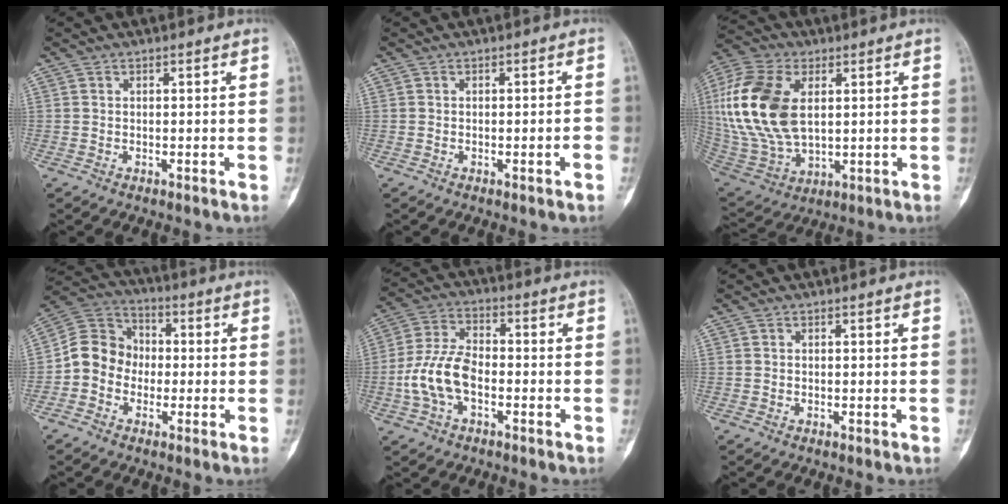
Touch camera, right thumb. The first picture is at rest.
{"total": 1.9, "force": [-0.7, 0.3, 1.8], "torque": [-0.029, 0.005, -0.008]}
{"total": 21.1, "force": [3.8, 12.5, 16.6], "torque": [-0.357, -0.011, 0.075]}
{"total": 9.6, "force": [-1.8, 8.4, 4.3], "torque": [-0.061, 0.038, -0.048]}
{"total": 10.3, "force": [-2.6, 5.8, 8.1], "torque": [-0.169, 0.030, -0.056]}
{"total": 0.0}